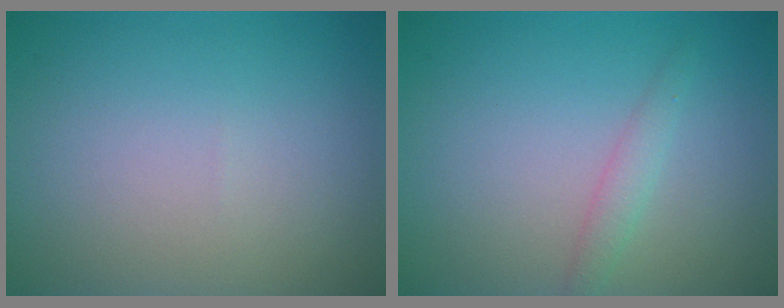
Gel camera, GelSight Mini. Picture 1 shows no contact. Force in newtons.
{"total": 1.4, "press": 1.4, "slide": 0.0}